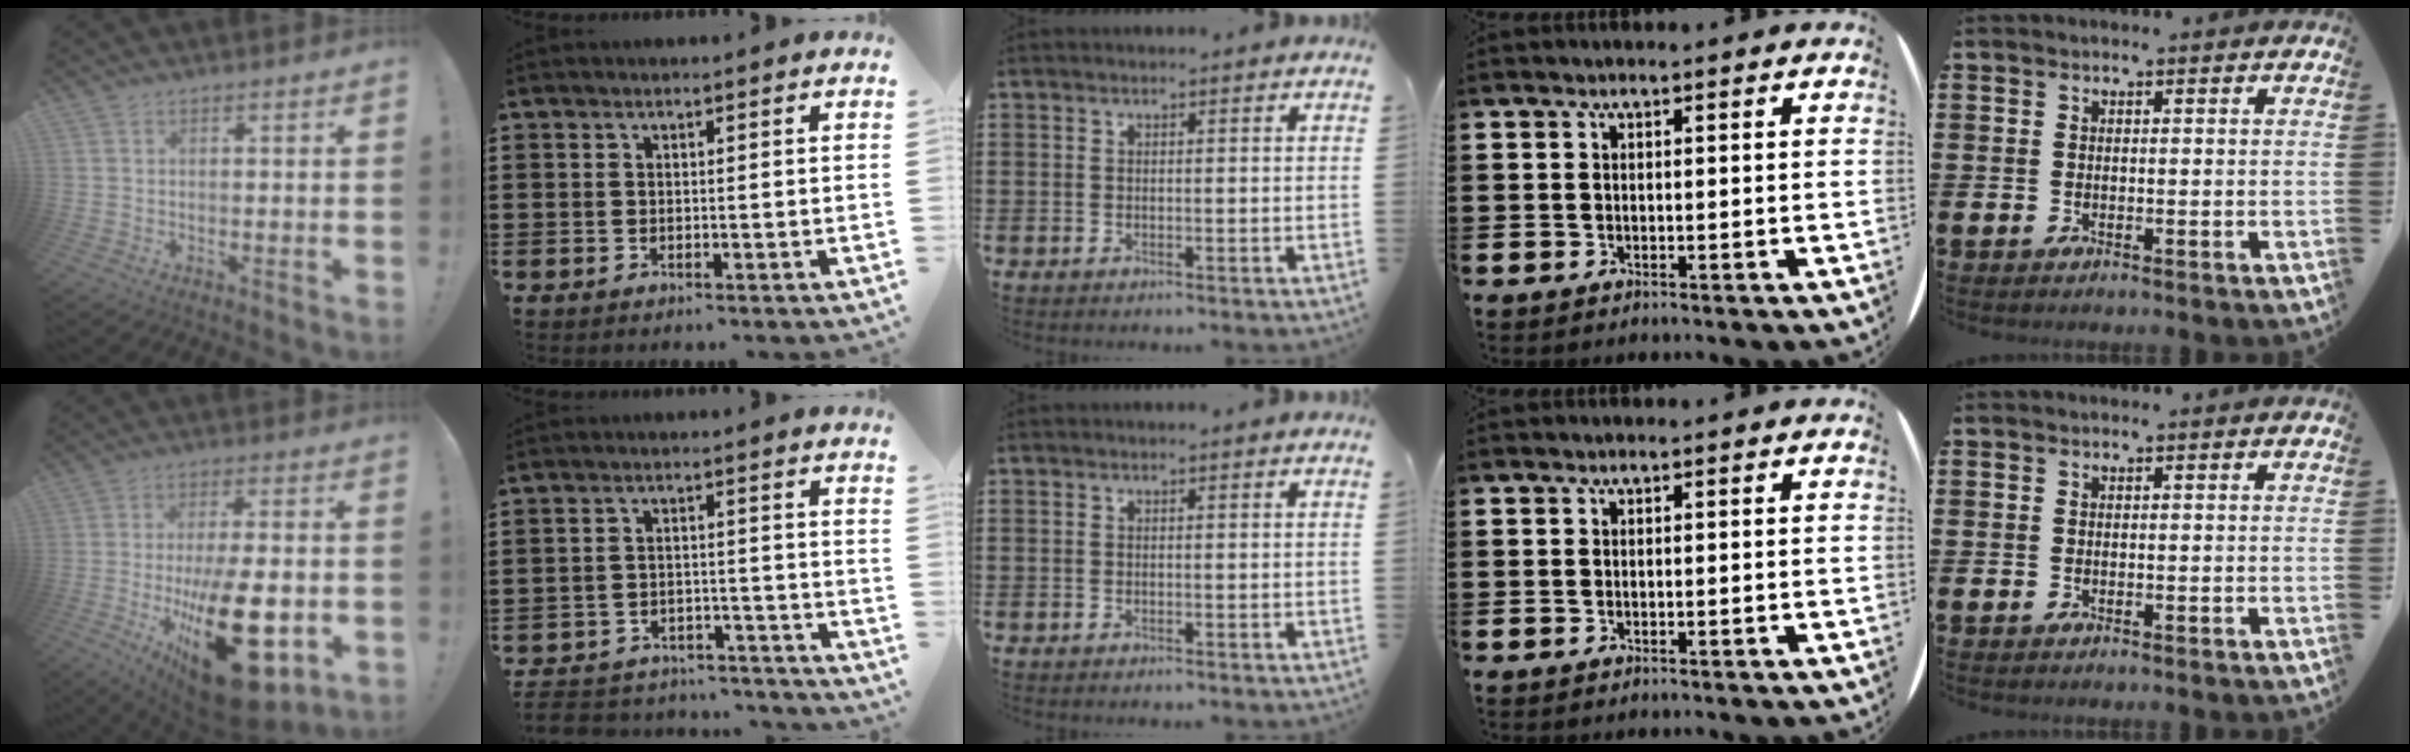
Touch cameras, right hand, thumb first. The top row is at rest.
{"thumb": {"total": 27.9, "force": [-6.8, 11.1, 24.7], "torque": [-0.382, 0.019, -0.084]}, "index": {"total": 4.3, "force": [-4.2, 0.7, 0.4], "torque": [-0.019, 0.004, -0.090]}}